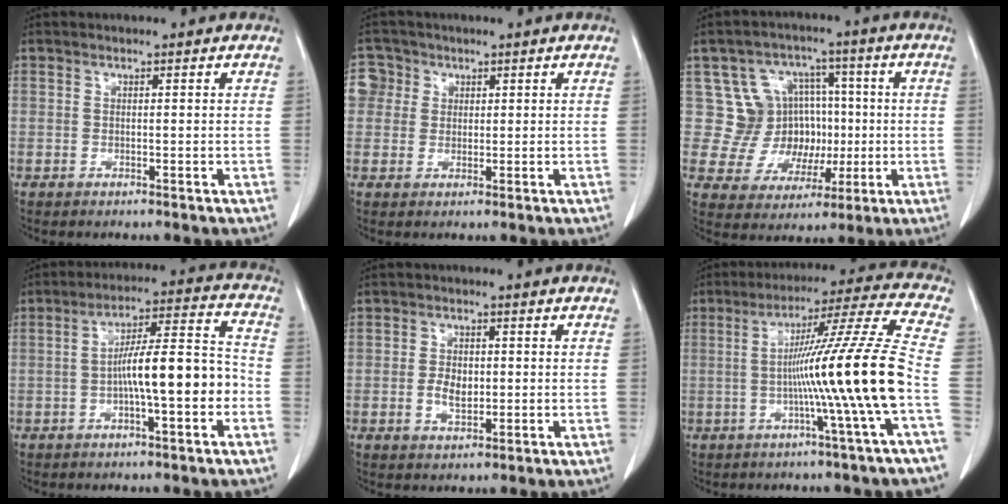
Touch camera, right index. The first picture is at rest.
{"total": 3.8, "force": [1.0, 3.7, 0.1], "torque": [0.008, 0.011, 0.018]}
{"total": 10.9, "force": [1.2, 10.0, 4.2], "torque": [-0.059, 0.043, 0.043]}
{"total": 11.1, "force": [-2.9, 1.5, 10.6], "torque": [-0.178, 0.028, -0.048]}
{"total": 3.6, "force": [-0.4, 2.2, 2.8], "torque": [-0.053, 0.001, -0.004]}
{"total": 16.4, "force": [-3.0, -3.4, 15.7], "torque": [-0.245, -0.002, -0.056]}